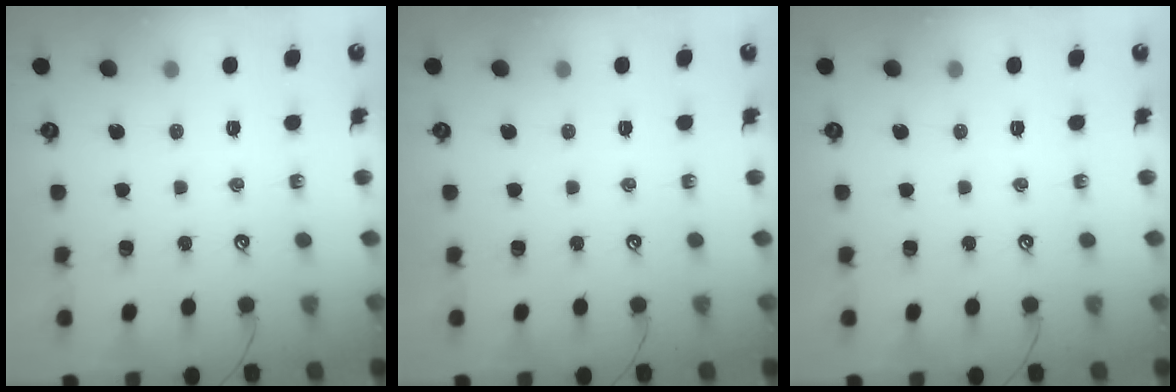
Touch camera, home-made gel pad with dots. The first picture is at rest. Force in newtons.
{"total": 0.0}
{"total": 0.0}